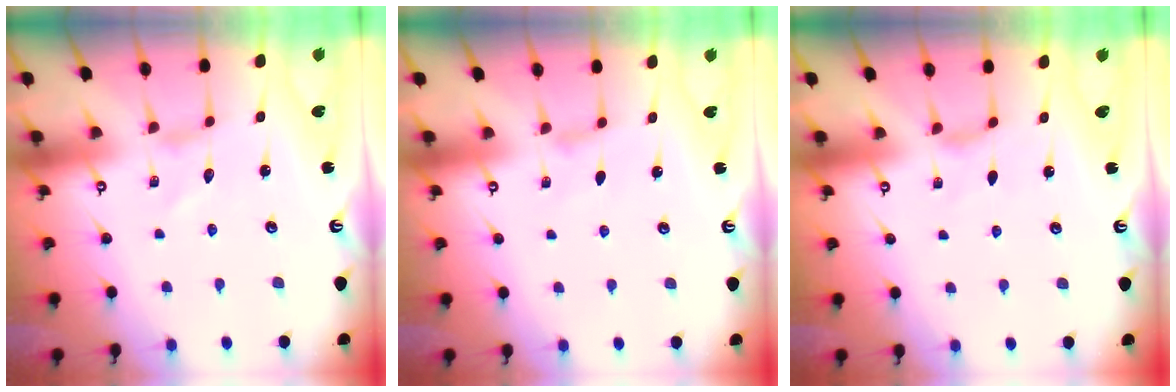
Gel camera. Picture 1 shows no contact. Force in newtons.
{"total": 1.1, "press": 1.1, "slide": 0.3}
{"total": 1.4, "press": 1.3, "slide": 0.4}